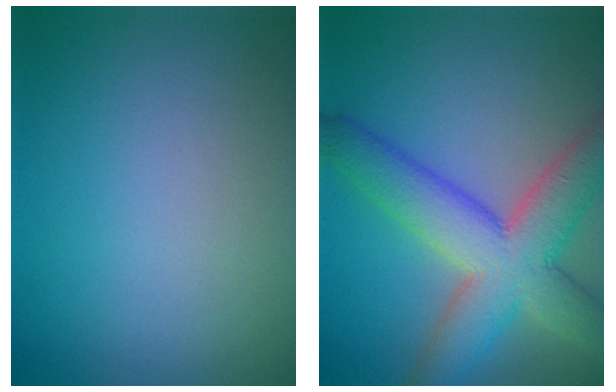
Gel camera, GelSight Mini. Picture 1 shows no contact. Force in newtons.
{"total": 8.8, "press": 8.8, "slide": 0.8}